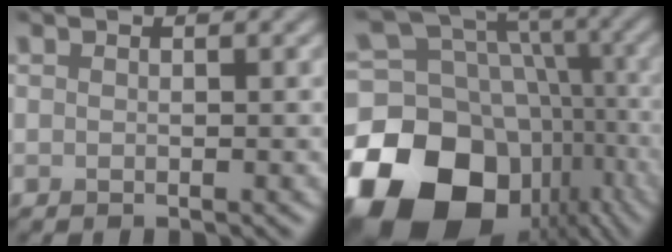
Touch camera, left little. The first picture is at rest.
{"total": 20.8, "force": [-8.8, 15.8, 10.4], "torque": [-0.210, -0.033, -0.123]}